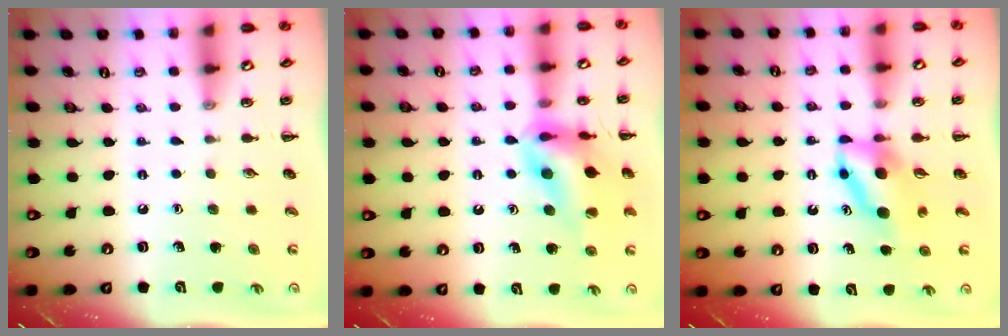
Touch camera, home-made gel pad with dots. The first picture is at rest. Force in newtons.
{"total": 14.7, "press": 14.5, "slide": 2.7}
{"total": 7.6, "press": 7.4, "slide": 1.6}